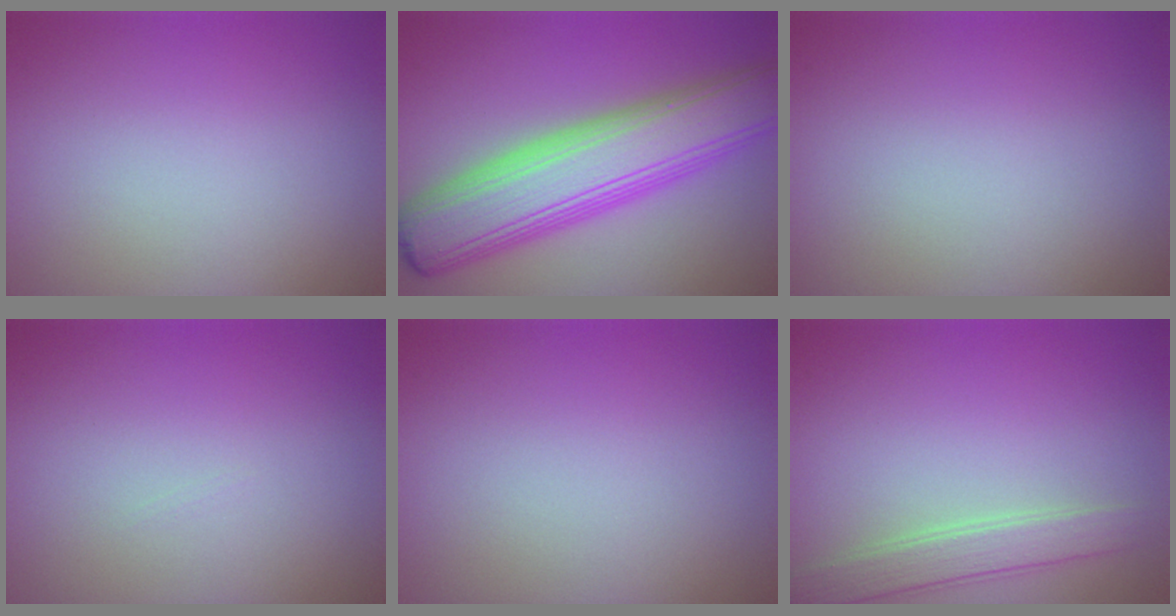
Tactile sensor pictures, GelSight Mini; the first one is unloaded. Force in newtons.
{"total": 9.6, "press": 9.6, "slide": 0.3}
{"total": 0.0}
{"total": 0.0}
{"total": 0.0}
{"total": 2.6, "press": 2.6, "slide": 0.2}